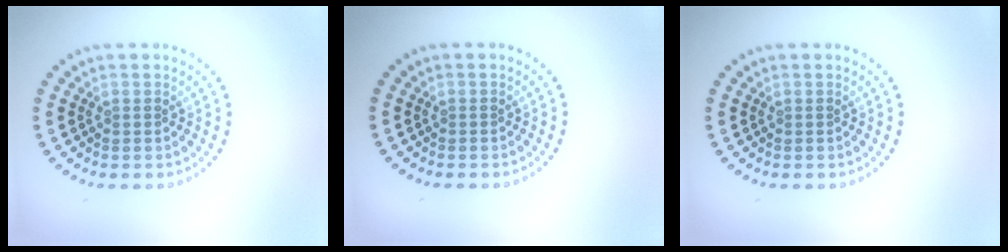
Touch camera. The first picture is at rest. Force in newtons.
{"total": 0.0}
{"total": 0.0}